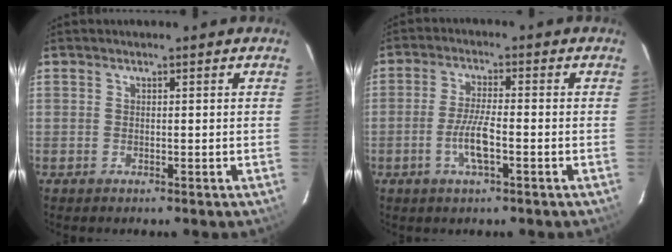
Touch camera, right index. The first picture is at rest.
{"total": 5.6, "force": [-2.1, 0.8, 5.2], "torque": [-0.103, -0.001, -0.041]}